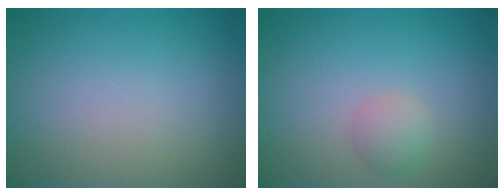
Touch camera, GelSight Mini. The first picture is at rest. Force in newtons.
{"total": 1.6, "press": 1.6, "slide": 0.0}